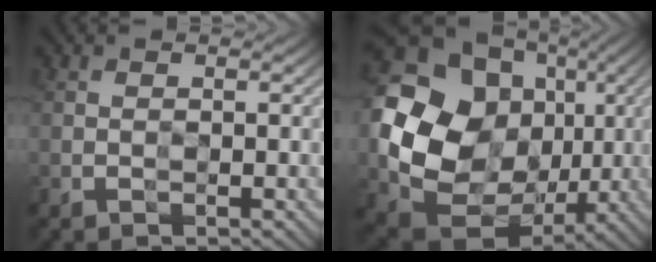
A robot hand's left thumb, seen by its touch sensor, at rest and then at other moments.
{"total": 19.2, "force": [1.5, 16.1, 10.4], "torque": [-0.253, -0.029, 0.055]}